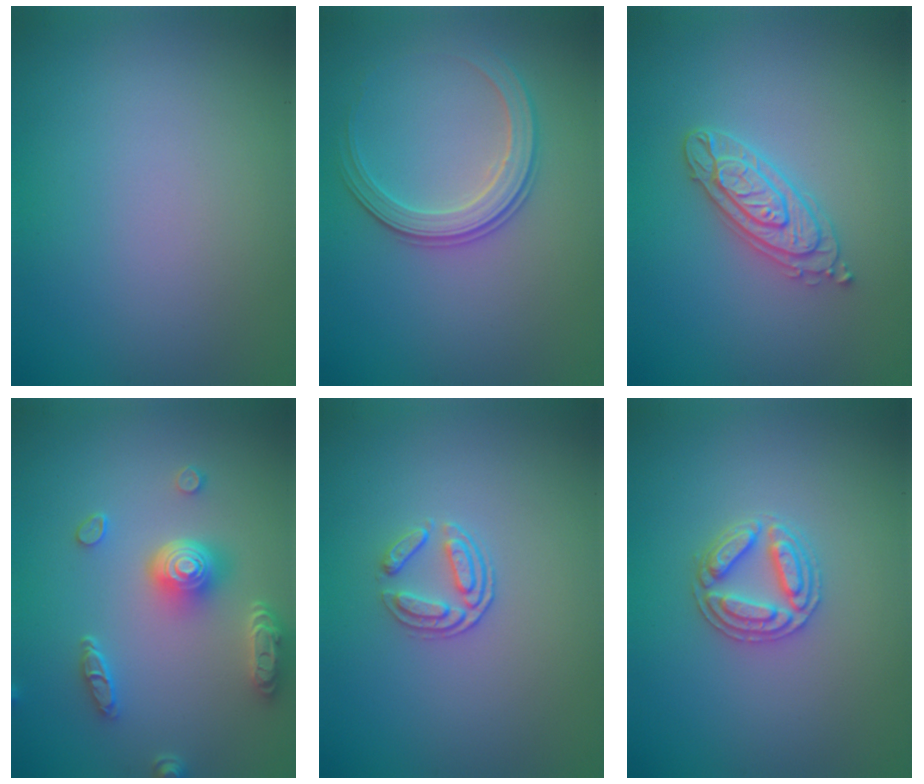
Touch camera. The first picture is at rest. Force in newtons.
{"total": 2.9, "press": 2.8, "slide": 0.5}
{"total": 3.0, "press": 2.9, "slide": 0.6}
{"total": 5.1, "press": 4.1, "slide": 3.1}
{"total": 2.0, "press": 1.4, "slide": 1.4}
{"total": 2.9, "press": 2.9, "slide": 0.5}